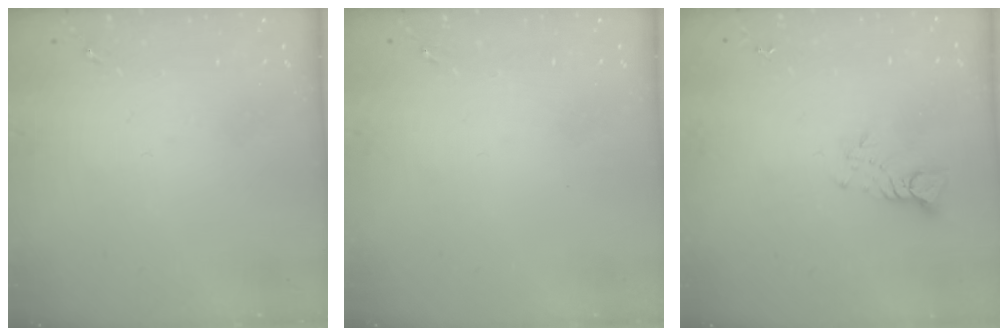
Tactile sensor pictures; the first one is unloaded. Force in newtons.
{"total": 0.0}
{"total": 3.8, "press": 3.7, "slide": 0.3}